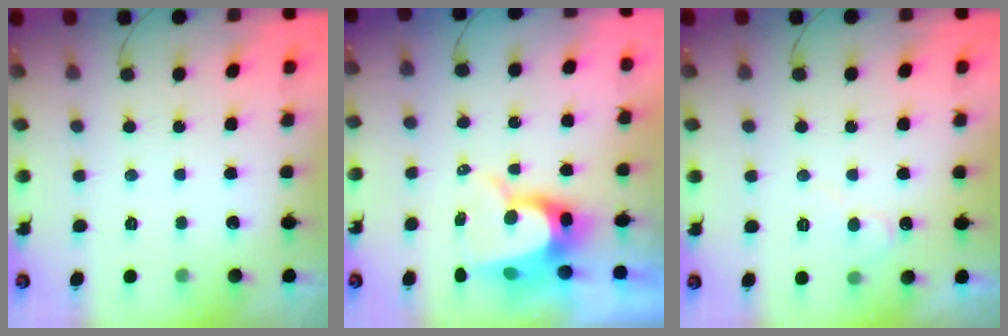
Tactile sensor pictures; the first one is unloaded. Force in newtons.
{"total": 9.7, "press": 9.7, "slide": 1.0}
{"total": 4.4, "press": 4.4, "slide": 0.4}